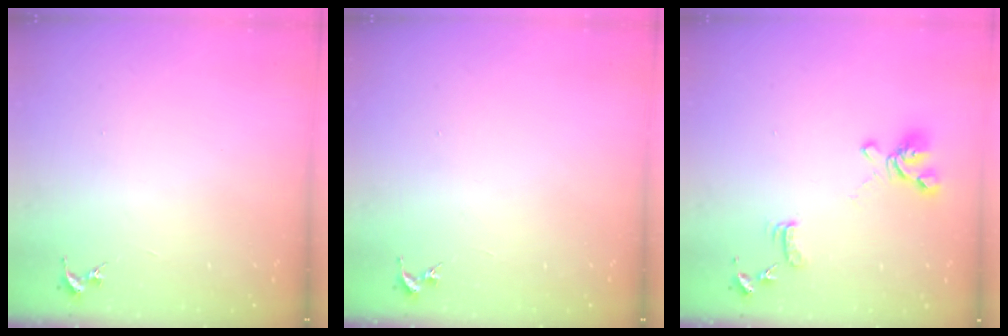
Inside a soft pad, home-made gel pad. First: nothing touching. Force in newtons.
{"total": 0.0}
{"total": 13.1, "press": 13.0, "slide": 1.2}